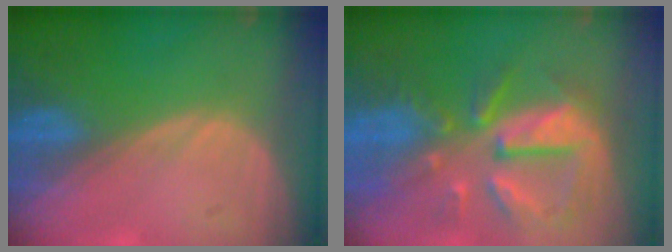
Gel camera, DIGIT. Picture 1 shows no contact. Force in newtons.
{"total": 10.7, "press": 9.5, "slide": 5.0}